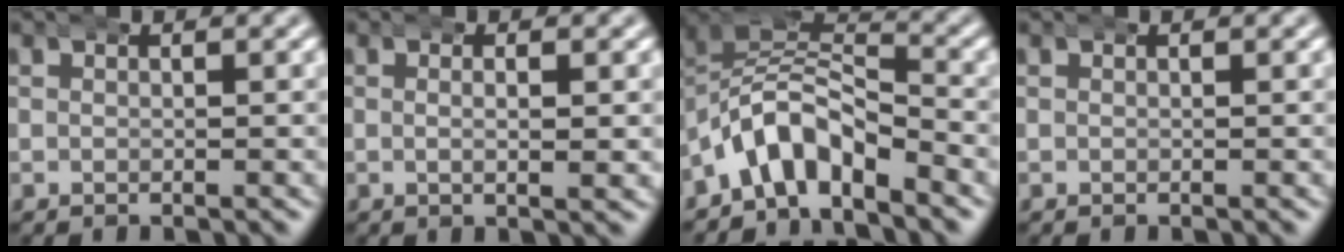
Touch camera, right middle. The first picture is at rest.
{"total": 2.1, "force": [0.1, 0.4, 2.0], "torque": [-0.033, 0.004, -0.001]}
{"total": 8.5, "force": [-3.5, 6.6, 4.1], "torque": [-0.100, -0.027, -0.057]}
{"total": 0.0}